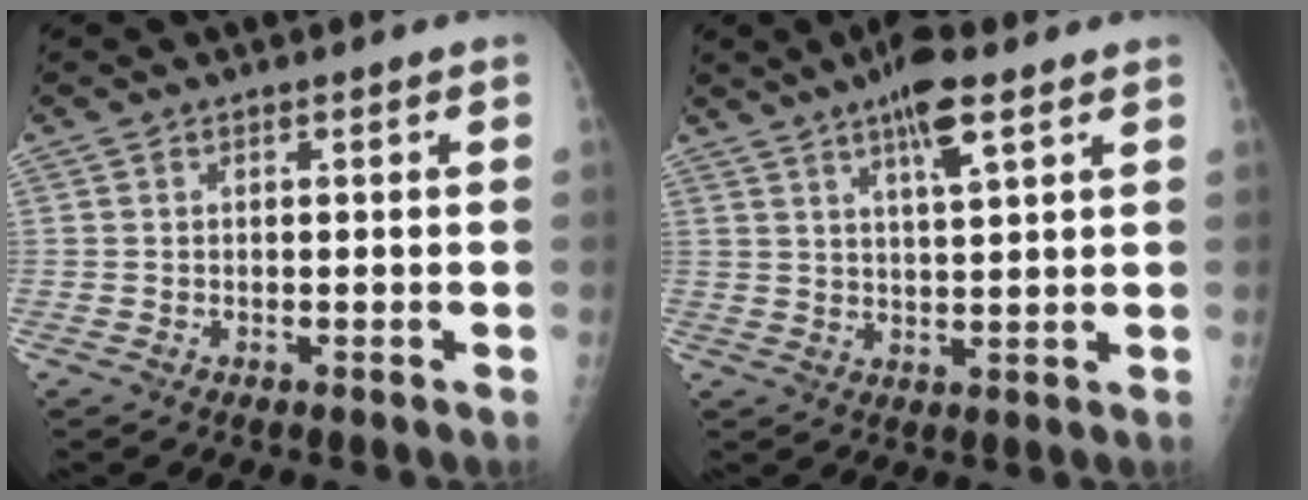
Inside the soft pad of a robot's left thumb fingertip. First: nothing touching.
{"total": 7.9, "force": [4.6, 1.8, 6.1], "torque": [-0.099, -0.018, 0.076]}